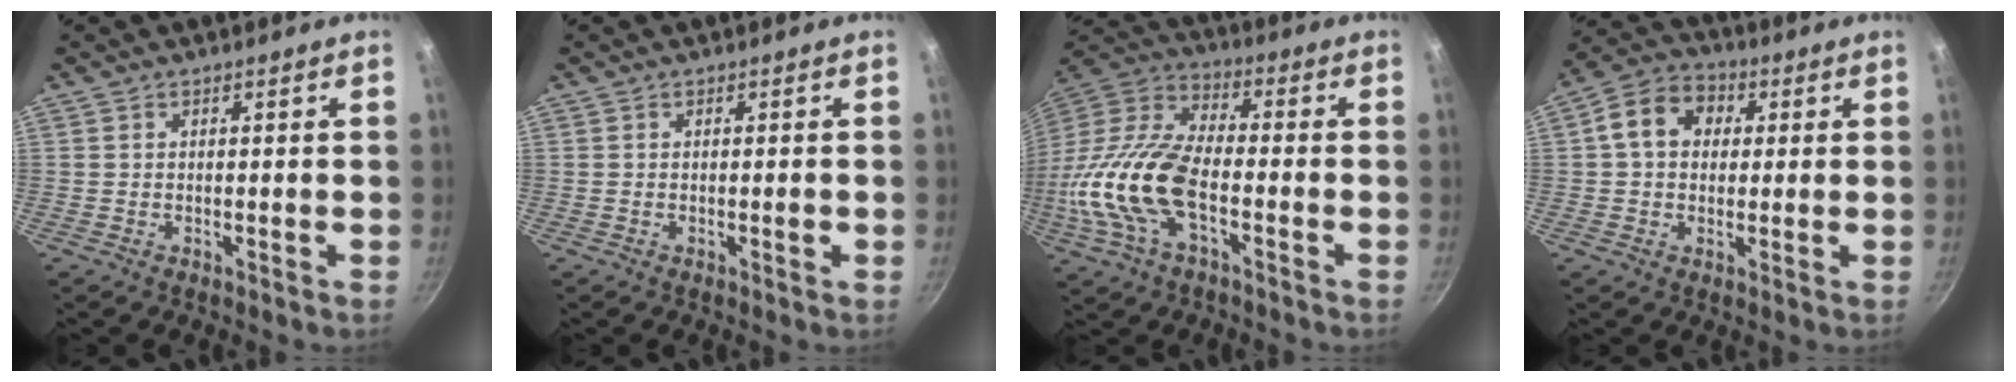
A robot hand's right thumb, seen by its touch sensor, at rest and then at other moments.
{"total": 0.9, "force": [-0.2, 0.2, 0.8], "torque": [-0.012, 0.003, -0.003]}
{"total": 19.1, "force": [-4.9, 9.4, 15.9], "torque": [-0.314, 0.032, -0.111]}
{"total": 9.6, "force": [1.8, 7.6, 5.6], "torque": [-0.066, 0.019, 0.013]}